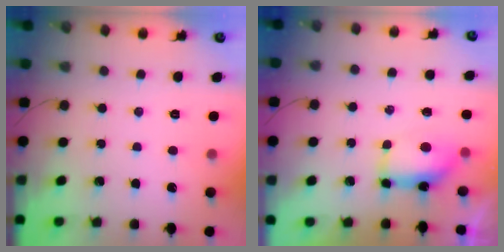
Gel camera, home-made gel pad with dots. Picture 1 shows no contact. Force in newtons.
{"total": 7.3, "press": 7.3, "slide": 0.6}